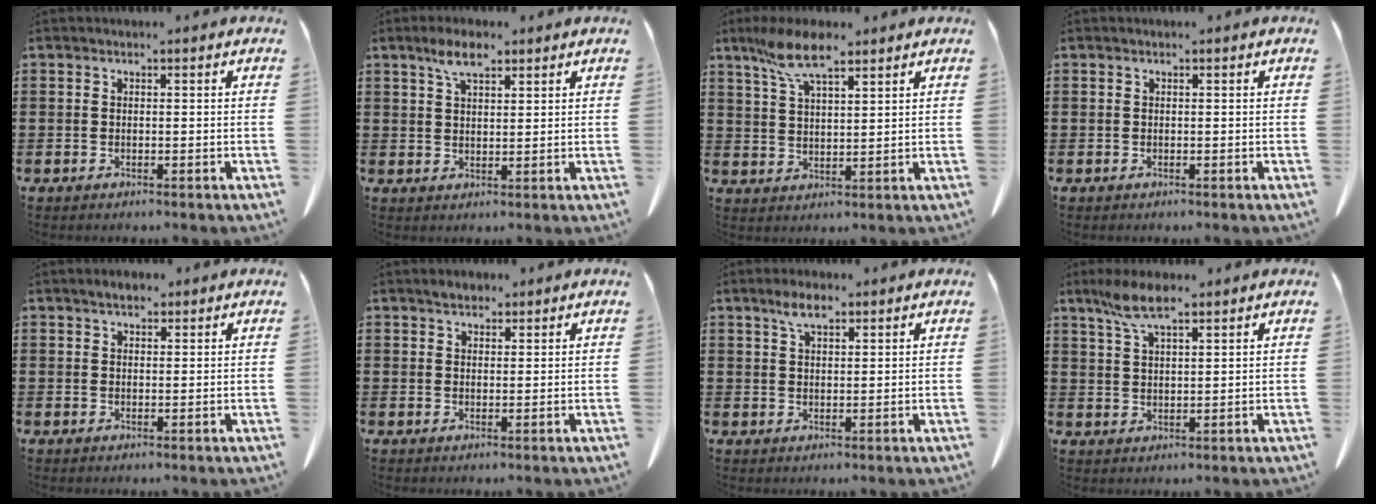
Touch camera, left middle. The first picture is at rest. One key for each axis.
{"total": 4.9, "fx": 3.0, "fy": 1.7, "fz": 3.4, "tx": -0.074, "ty": 0.006, "tz": 0.053}
{"total": 7.9, "fx": 5.3, "fy": 2.3, "fz": 5.4, "tx": -0.118, "ty": 0.000, "tz": 0.098}
{"total": 0.0}
{"total": 2.2, "fx": 1.8, "fy": 0.8, "fz": 1.1, "tx": -0.017, "ty": 0.002, "tz": 0.031}
{"total": 2.1, "fx": 1.8, "fy": 0.9, "fz": 0.6, "tx": -0.008, "ty": 0.001, "tz": 0.033}
{"total": 4.0, "fx": 2.5, "fy": 1.4, "fz": 2.8, "tx": -0.061, "ty": 0.006, "tz": 0.044}
{"total": 6.2, "fx": 4.1, "fy": 1.5, "fz": 4.4, "tx": -0.095, "ty": -0.001, "tz": 0.073}